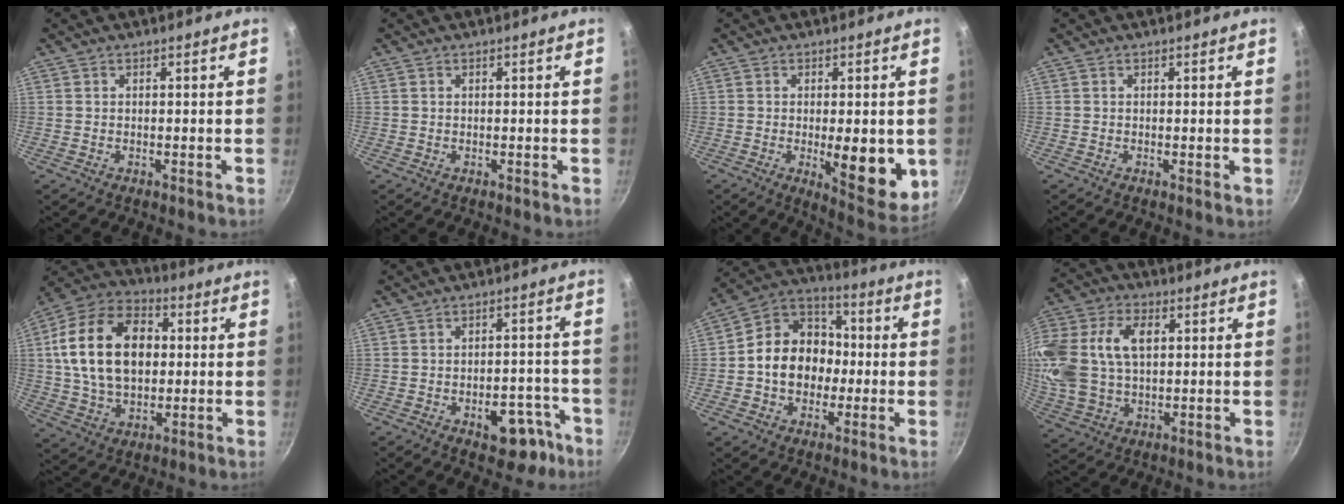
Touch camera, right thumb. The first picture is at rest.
{"total": 0.0}
{"total": 11.9, "force": [-1.5, 4.2, 11.0], "torque": [-0.119, -0.020, -0.012]}
{"total": 0.0}
{"total": 20.6, "force": [2.6, 13.9, 15.0], "torque": [-0.245, 0.018, 0.037]}
{"total": 9.2, "force": [-4.8, 5.4, 5.7], "torque": [-0.030, 0.043, -0.053]}
{"total": 14.7, "force": [-1.1, 12.0, 8.4], "torque": [-0.094, 0.035, -0.038]}
{"total": 21.3, "force": [4.5, 14.4, 15.1], "torque": [-0.336, 0.022, 0.083]}